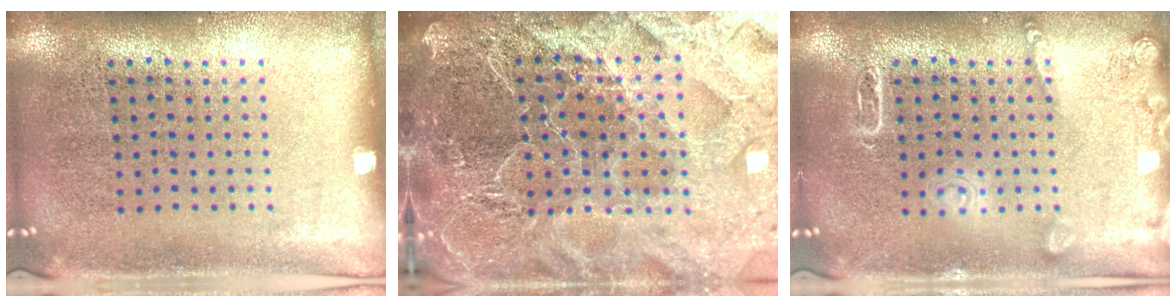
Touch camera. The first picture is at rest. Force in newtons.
{"total": 6.3, "press": 5.5, "slide": 3.1}
{"total": 2.3, "press": 2.2, "slide": 0.3}